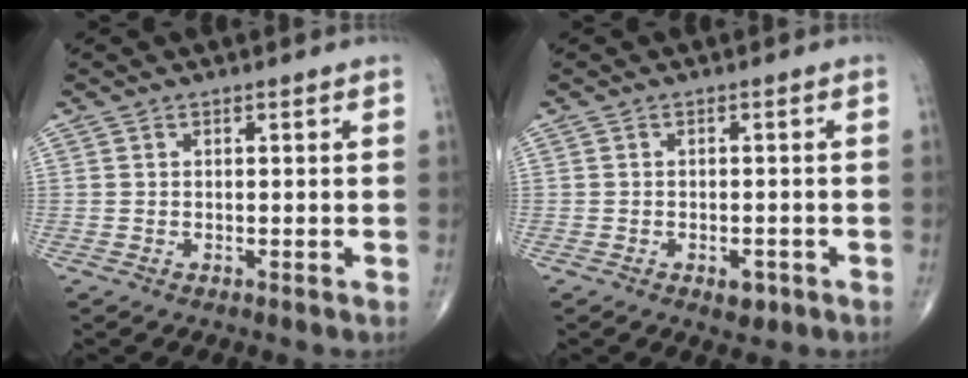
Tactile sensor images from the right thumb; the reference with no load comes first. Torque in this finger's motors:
{"motor_torque": [0.64, 0.61, 0.12, -0.42, 0.04]}